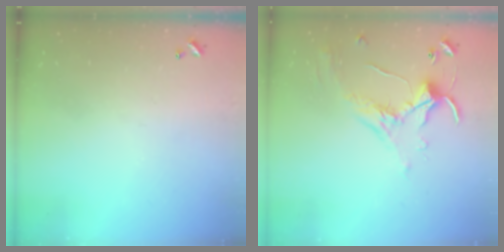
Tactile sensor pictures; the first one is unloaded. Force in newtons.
{"total": 1.2, "press": 0.6, "slide": 1.1}